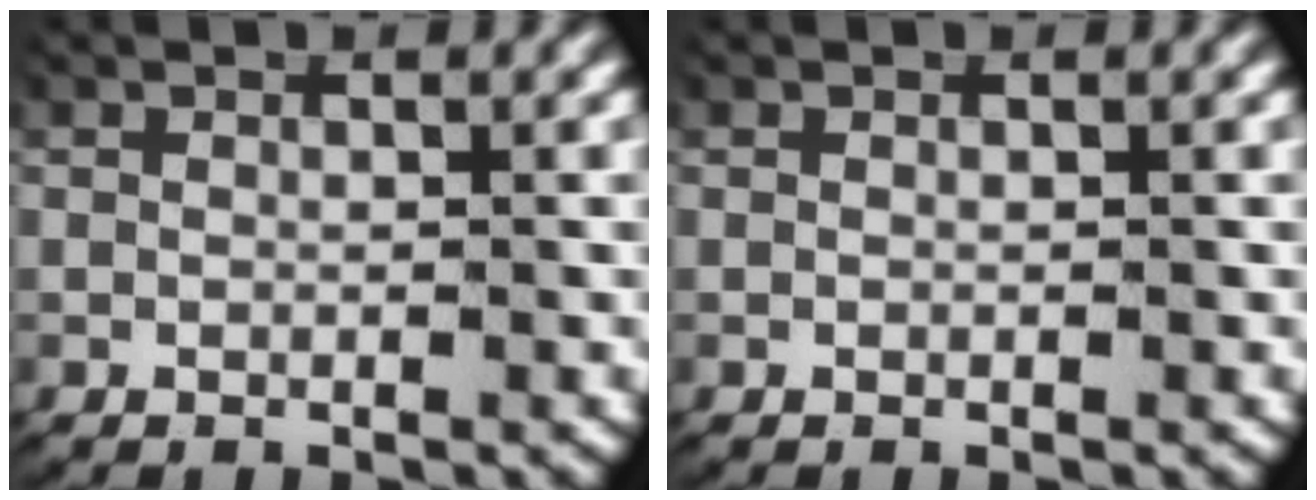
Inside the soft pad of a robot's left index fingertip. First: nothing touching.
{"total": 0.0}